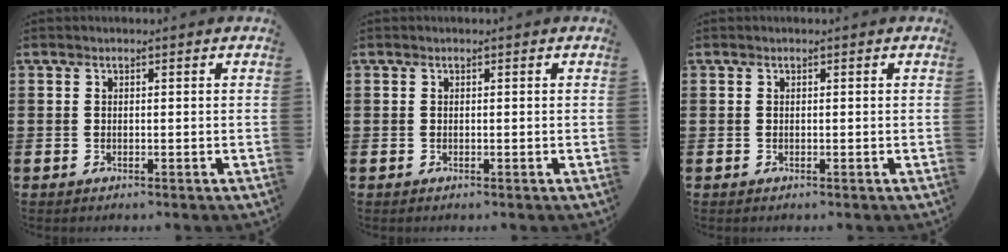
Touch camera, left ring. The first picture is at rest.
{"total": 0.0}
{"total": 0.0}